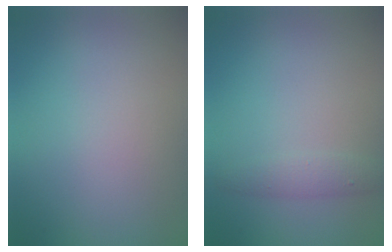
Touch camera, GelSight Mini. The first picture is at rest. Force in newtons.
{"total": 1.6, "press": 1.6, "slide": 0.0}